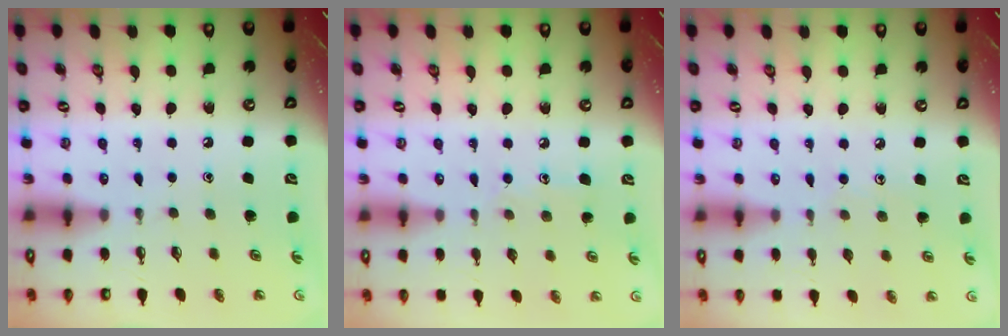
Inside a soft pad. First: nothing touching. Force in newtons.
{"total": 6.1, "press": 6.1, "slide": 0.0}
{"total": 4.5, "press": 4.4, "slide": 0.4}